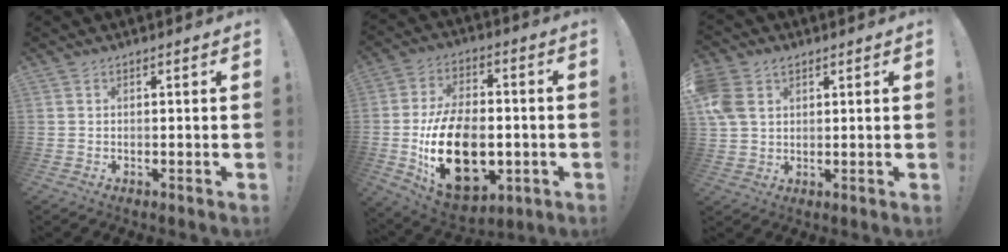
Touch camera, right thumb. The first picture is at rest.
{"total": 24.8, "force": [-5.4, 15.9, 18.3], "torque": [-0.339, 0.027, -0.070]}
{"total": 8.2, "force": [3.2, 6.0, 4.6], "torque": [-0.092, 0.001, 0.066]}